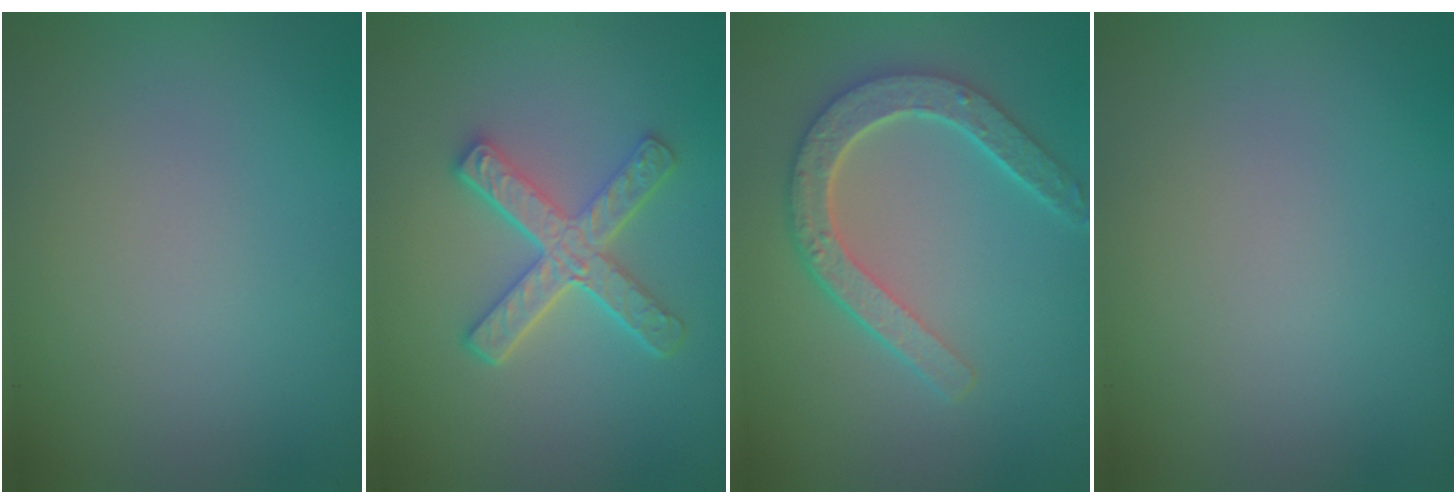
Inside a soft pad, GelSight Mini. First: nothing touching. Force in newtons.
{"total": 4.8, "press": 3.6, "slide": 3.2}
{"total": 5.1, "press": 4.0, "slide": 3.2}
{"total": 0.0}